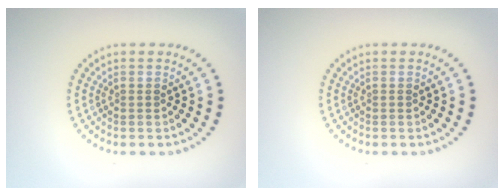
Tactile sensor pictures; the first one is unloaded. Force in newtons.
{"total": 0.0}